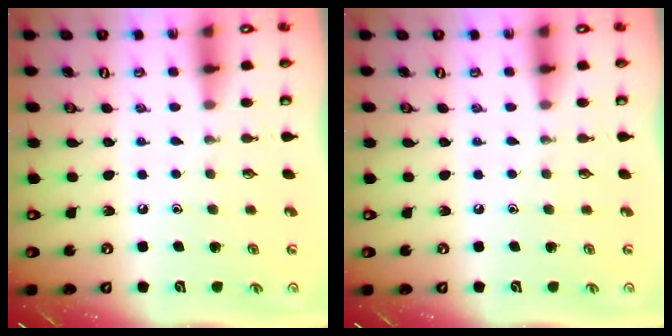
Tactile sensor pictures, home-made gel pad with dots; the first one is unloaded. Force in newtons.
{"total": 0.0}